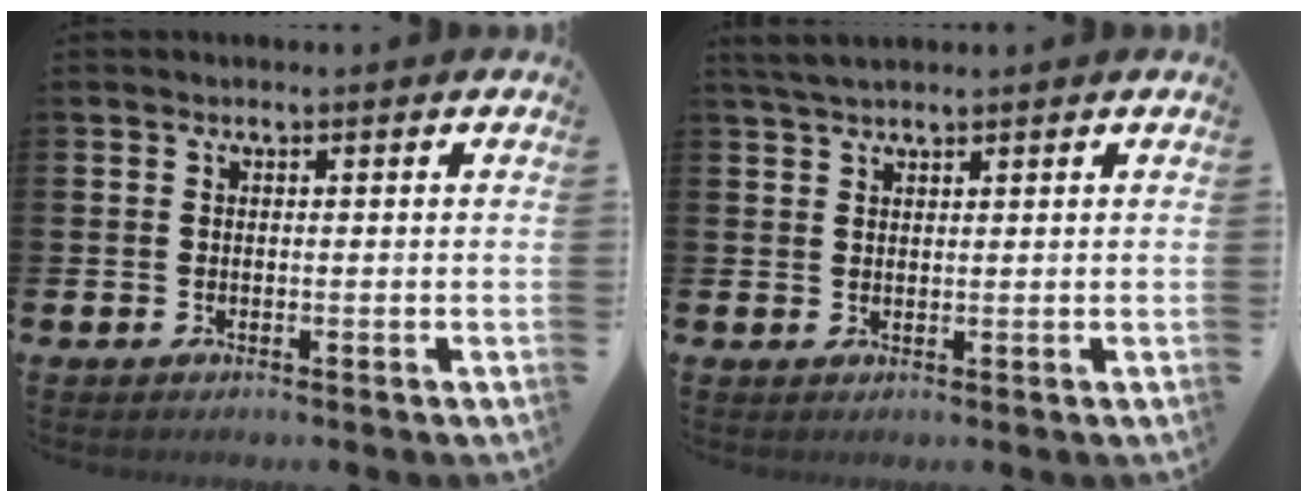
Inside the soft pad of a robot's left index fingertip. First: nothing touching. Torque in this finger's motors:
{"motor_torque": [-0.04, -0.07, 0.02, 0.09]}